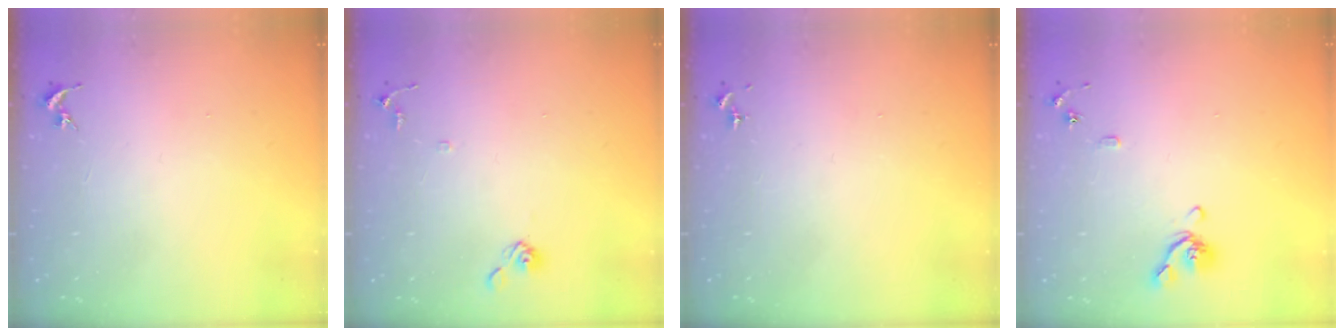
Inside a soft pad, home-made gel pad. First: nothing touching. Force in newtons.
{"total": 7.3, "press": 7.3, "slide": 0.6}
{"total": 0.0}
{"total": 8.8, "press": 8.7, "slide": 1.4}